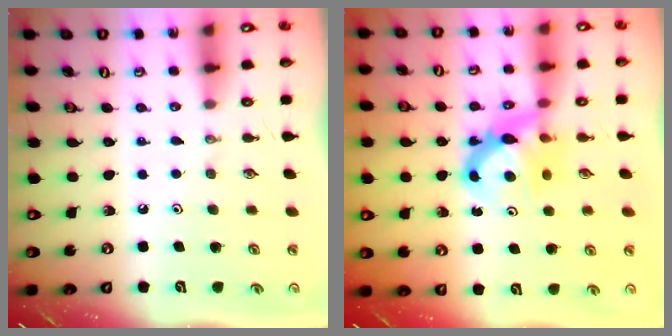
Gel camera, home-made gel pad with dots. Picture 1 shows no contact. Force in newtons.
{"total": 7.3, "press": 7.3, "slide": 0.5}